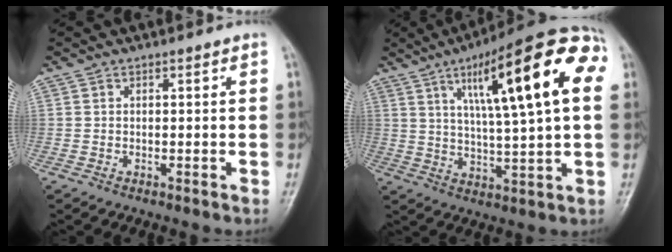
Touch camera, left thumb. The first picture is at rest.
{"total": 22.4, "force": [7.1, 4.9, 20.7], "torque": [-0.290, 0.011, 0.100]}